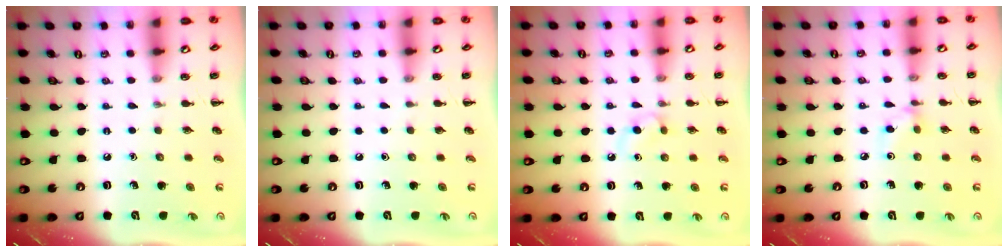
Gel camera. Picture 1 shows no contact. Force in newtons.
{"total": 0.0}
{"total": 2.4, "press": 2.1, "slide": 1.1}
{"total": 3.8, "press": 3.6, "slide": 1.4}